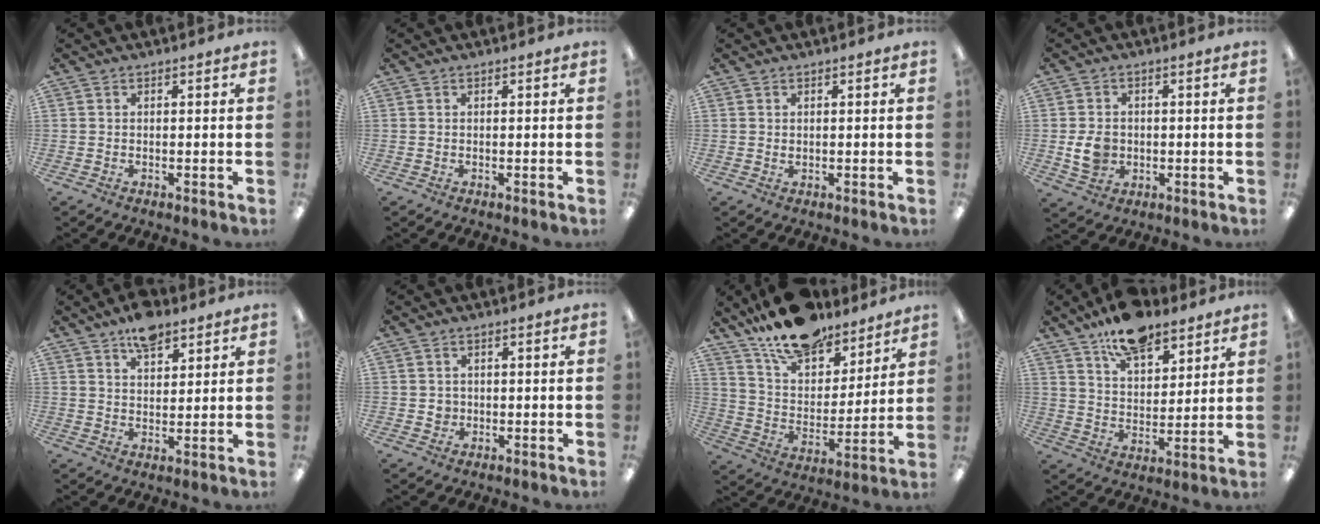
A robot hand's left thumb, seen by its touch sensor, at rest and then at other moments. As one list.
[{"total": 0.0}, {"total": 0.6, "force": [0.4, 0.3, 0.2], "torque": [-0.005, 0.001, 0.007]}, {"total": 6.0, "force": [-0.5, 5.0, 3.2], "torque": [-0.047, -0.002, -0.012]}, {"total": 7.4, "force": [5.7, 3.4, 3.4], "torque": [-0.049, -0.029, 0.100]}, {"total": 2.2, "force": [0.2, 2.1, 0.6], "torque": [-0.006, 0.001, 0.000]}, {"total": 17.3, "force": [14.3, 7.3, 6.4], "torque": [-0.125, -0.096, 0.257]}, {"total": 12.4, "force": [9.6, 5.7, 5.3], "torque": [-0.084, -0.054, 0.176]}]